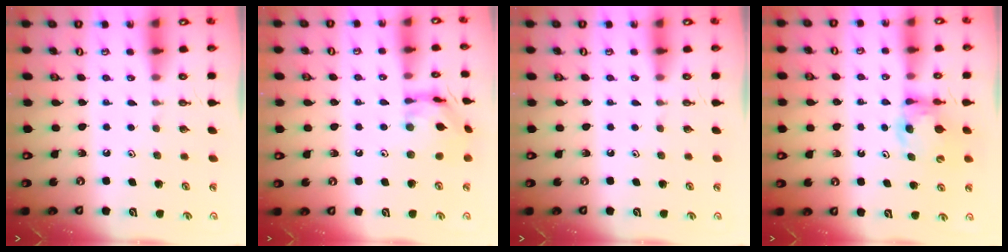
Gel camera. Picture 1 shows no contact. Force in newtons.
{"total": 11.9, "press": 11.8, "slide": 1.2}
{"total": 0.0}
{"total": 6.2, "press": 6.2, "slide": 0.6}